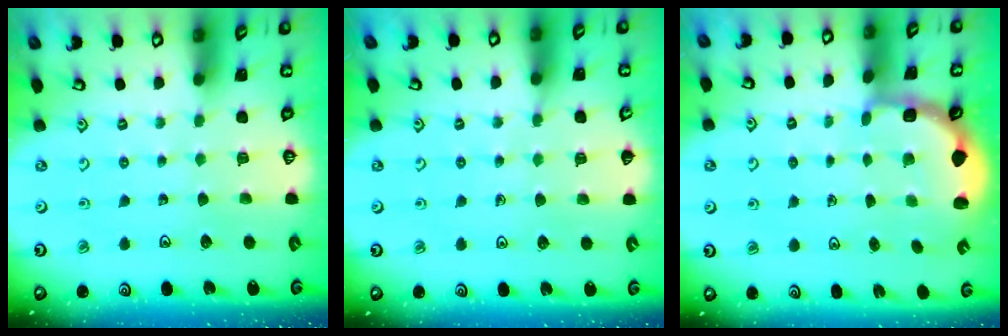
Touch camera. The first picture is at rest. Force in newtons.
{"total": 5.1, "press": 4.9, "slide": 1.5}
{"total": 2.8, "press": 2.3, "slide": 1.7}